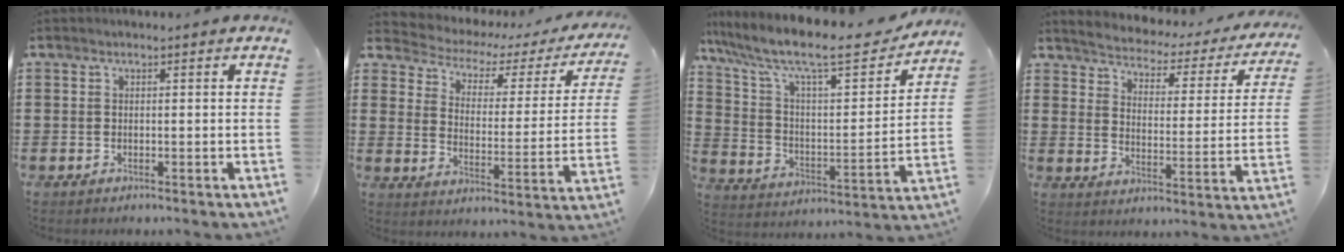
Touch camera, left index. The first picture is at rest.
{"total": 2.6, "force": [1.7, 1.5, 1.2], "torque": [-0.042, -0.018, 0.016]}
{"total": 12.1, "force": [9.8, 2.2, 6.7], "torque": [-0.162, -0.057, 0.162]}
{"total": 2.3, "force": [2.3, 0.2, 0.1], "torque": [-0.023, -0.026, 0.027]}